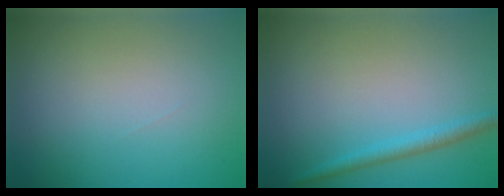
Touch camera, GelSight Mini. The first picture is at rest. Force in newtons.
{"total": 1.8, "press": 1.8, "slide": 0.2}